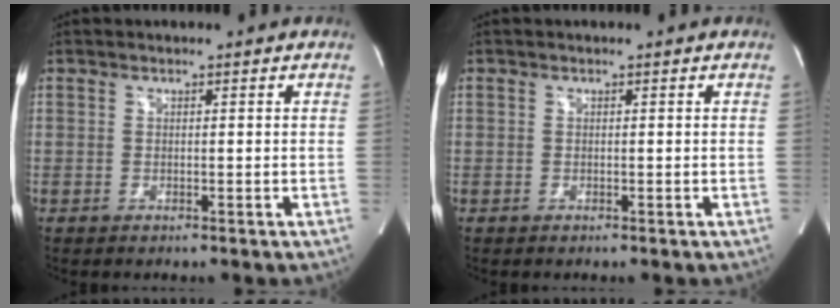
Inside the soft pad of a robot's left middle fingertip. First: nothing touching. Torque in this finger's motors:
{"motor_torque": [0.01, 0.08, 0.00, 0.01]}